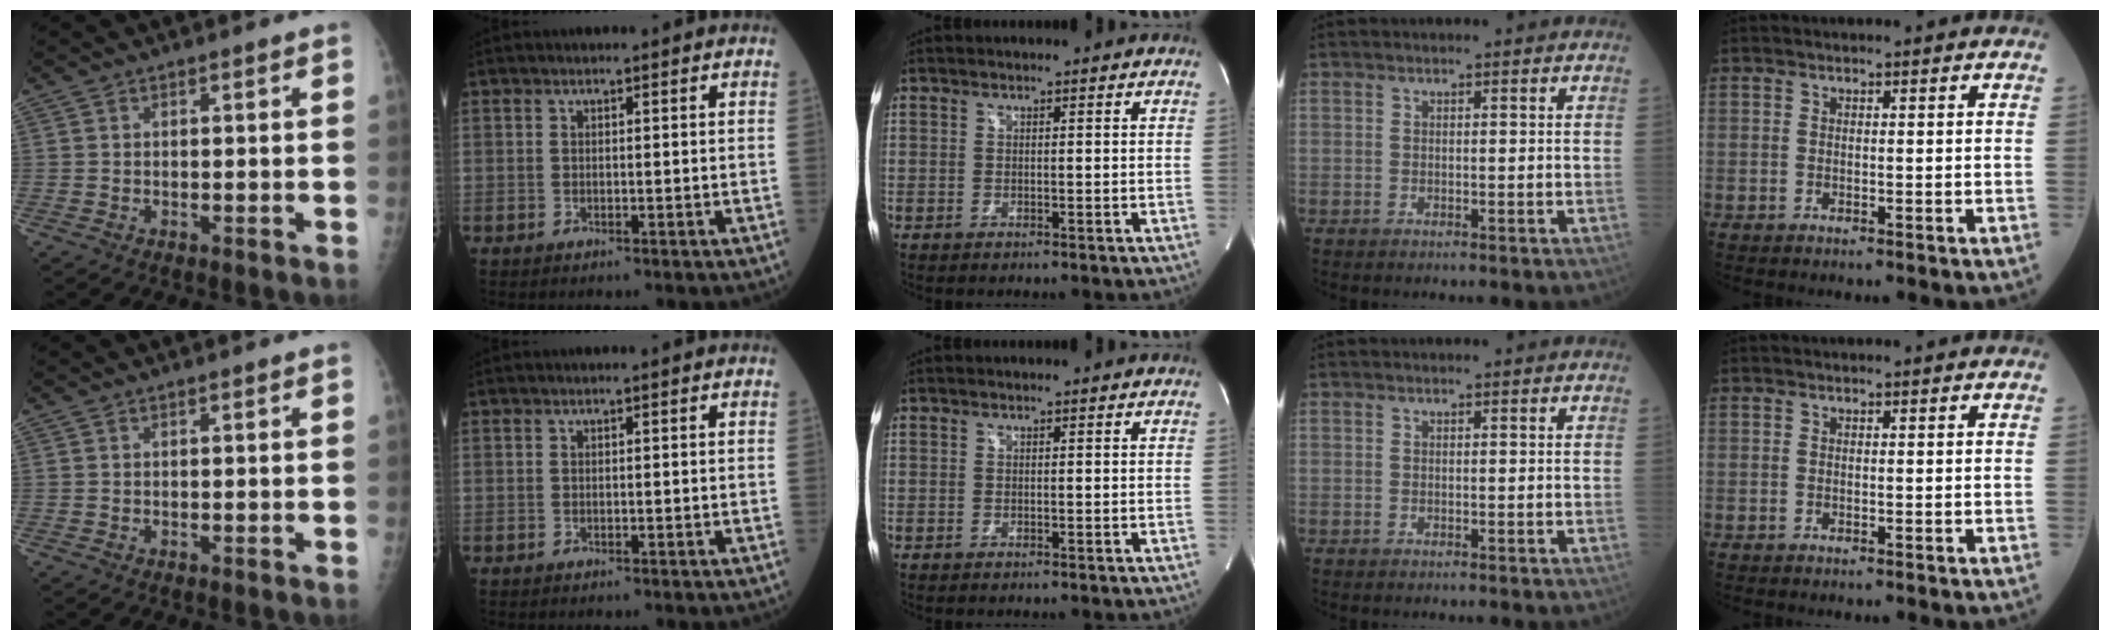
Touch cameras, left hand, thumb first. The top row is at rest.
{}